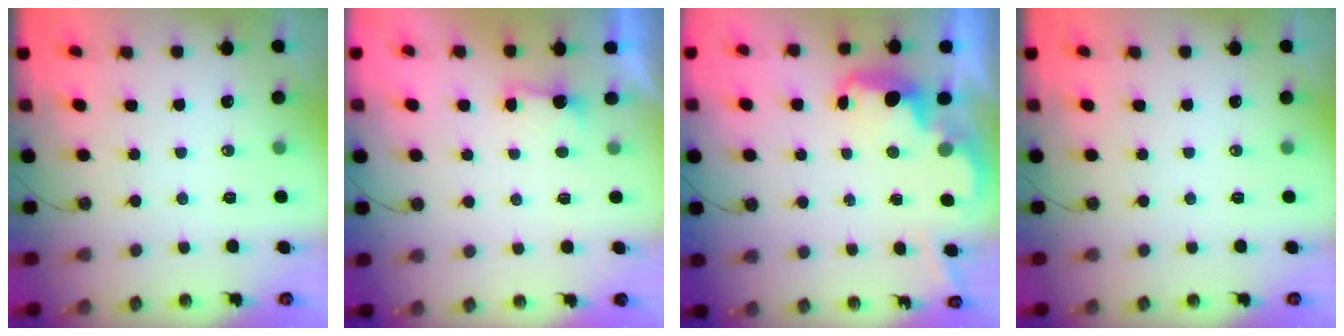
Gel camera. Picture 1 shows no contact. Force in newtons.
{"total": 1.6, "press": 1.4, "slide": 0.7}
{"total": 2.8, "press": 2.8, "slide": 0.5}
{"total": 0.0}